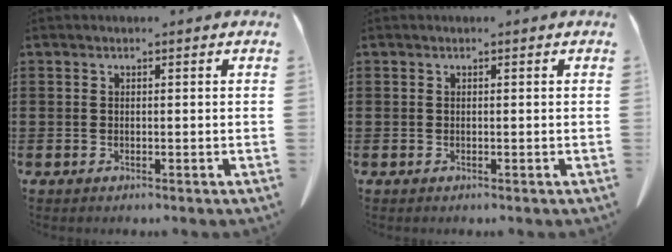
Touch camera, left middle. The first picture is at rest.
{"total": 0.0}